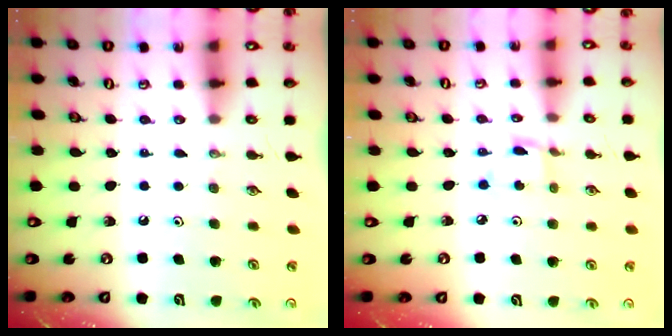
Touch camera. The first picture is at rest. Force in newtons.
{"total": 1.8, "press": 1.8, "slide": 0.3}